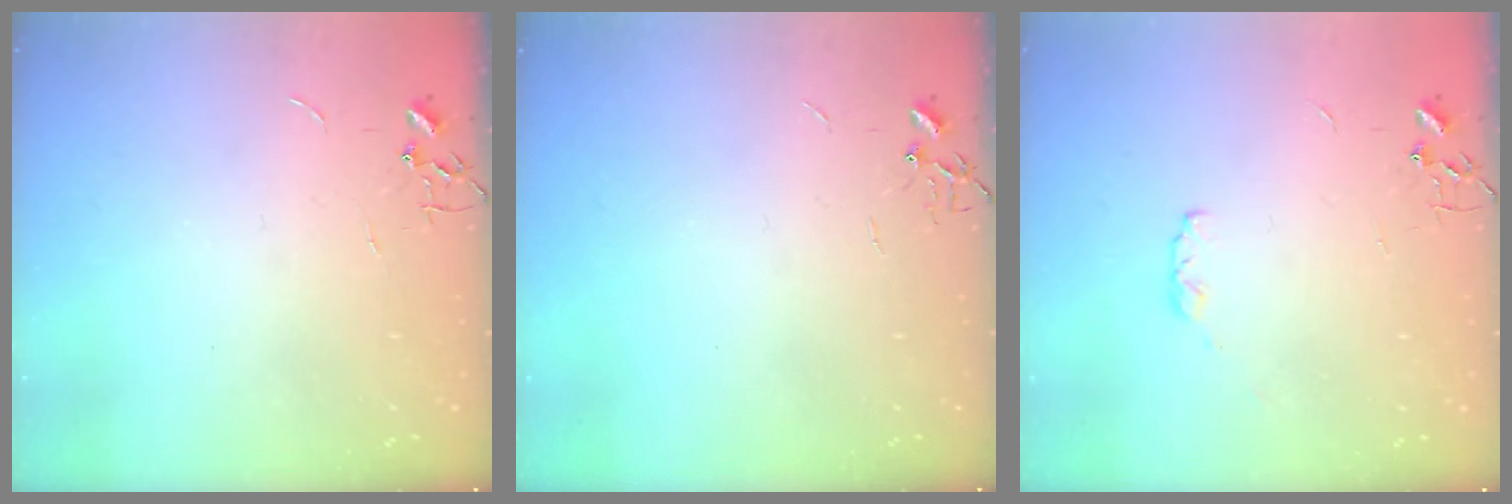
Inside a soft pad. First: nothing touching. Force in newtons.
{"total": 0.0}
{"total": 3.4, "press": 3.4, "slide": 0.5}